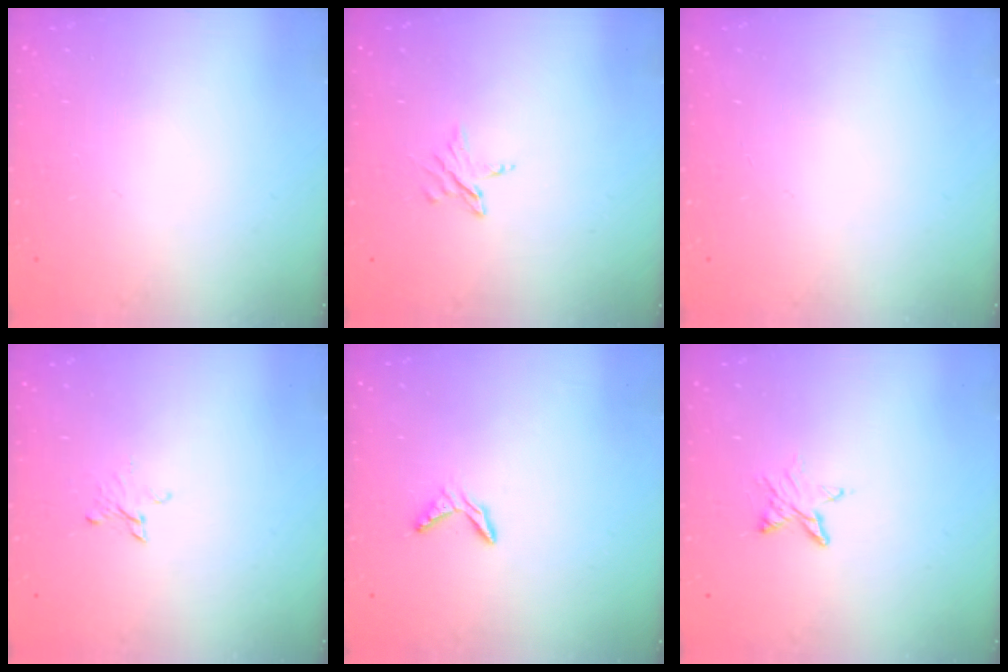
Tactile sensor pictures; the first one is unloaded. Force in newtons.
{"total": 3.0, "press": 3.0, "slide": 0.3}
{"total": 0.0}
{"total": 3.0, "press": 3.0, "slide": 0.3}
{"total": 4.0, "press": 4.0, "slide": 0.3}
{"total": 5.2, "press": 5.1, "slide": 0.7}